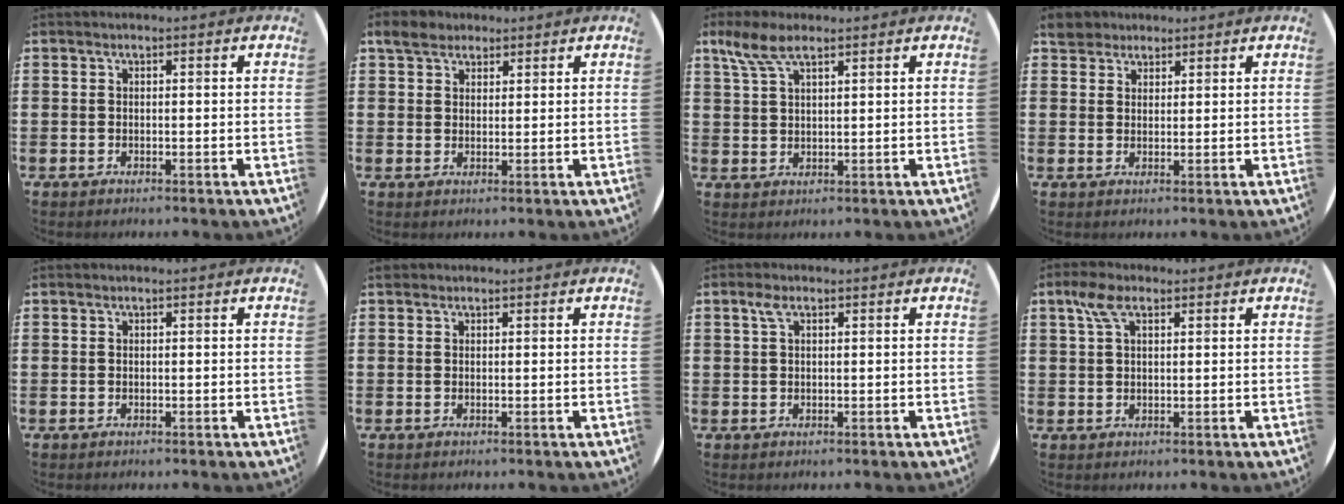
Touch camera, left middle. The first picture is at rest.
{"total": 3.3, "force": [2.6, 1.9, 0.6], "torque": [-0.012, 0.007, 0.049]}
{"total": 5.3, "force": [3.5, 1.9, 3.5], "torque": [-0.077, 0.001, 0.064]}
{"total": 3.3, "force": [2.9, 1.6, 0.2], "torque": [-0.007, 0.001, 0.055]}
{"total": 0.0}
{"total": 0.6, "force": [0.5, 0.2, -0.1], "torque": [0.009, -0.001, 0.009]}
{"total": 1.8, "force": [0.9, 0.8, 1.4], "torque": [-0.032, 0.005, 0.015]}
{"total": 4.0, "force": [2.3, 1.8, 2.8], "torque": [-0.062, 0.008, 0.040]}